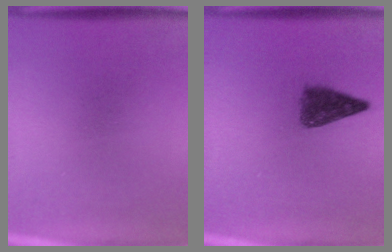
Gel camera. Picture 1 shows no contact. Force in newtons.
{"total": 4.7}